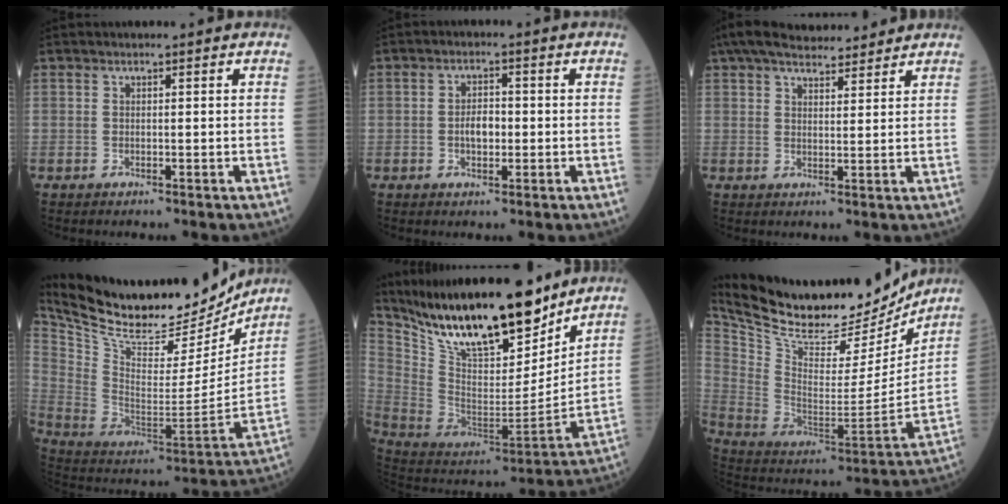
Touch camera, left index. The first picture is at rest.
{"total": 3.3, "force": [-0.6, 1.7, 2.7], "torque": [-0.045, 0.005, -0.011]}
{"total": 12.6, "force": [11.1, 3.0, 5.0], "torque": [-0.070, 0.035, 0.168]}
{"total": 26.5, "force": [23.2, 6.9, 10.8], "torque": [-0.209, -0.030, 0.360]}
{"total": 24.4, "force": [19.6, 5.6, 13.5], "torque": [-0.243, -0.015, 0.338]}
{"total": 26.8, "force": [23.5, 7.4, 10.6], "torque": [-0.206, -0.030, 0.362]}